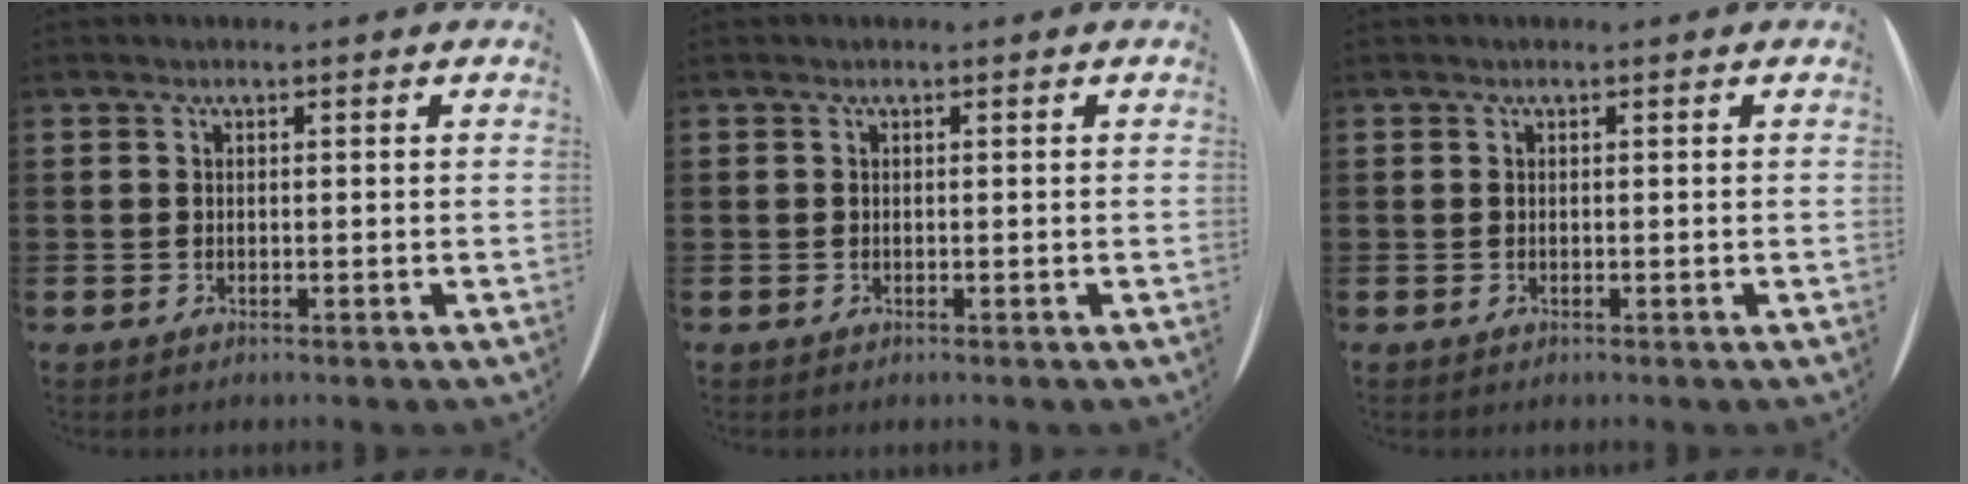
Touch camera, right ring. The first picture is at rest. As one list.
[{"total": 0.0}, {"total": 0.0}]